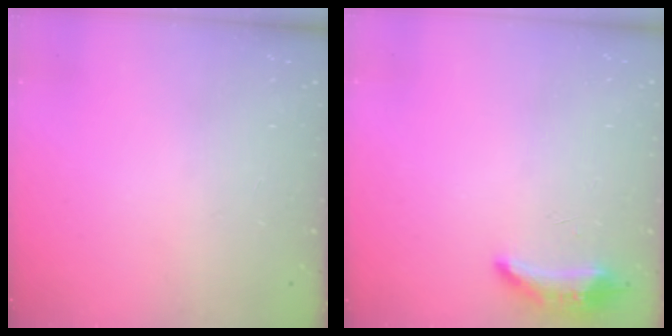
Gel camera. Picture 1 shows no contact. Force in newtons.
{"total": 8.7, "press": 8.5, "slide": 2.0}